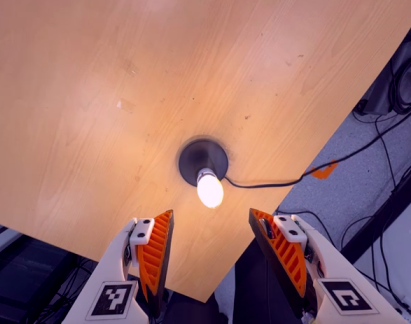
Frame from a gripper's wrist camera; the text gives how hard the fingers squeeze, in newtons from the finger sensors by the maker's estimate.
{"total": 0.0}